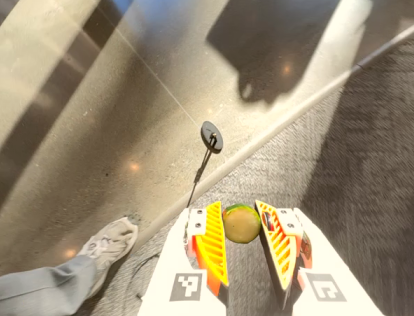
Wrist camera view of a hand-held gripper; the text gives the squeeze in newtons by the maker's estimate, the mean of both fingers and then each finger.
{"total": 8.1, "left": 7.8, "right": 8.3}